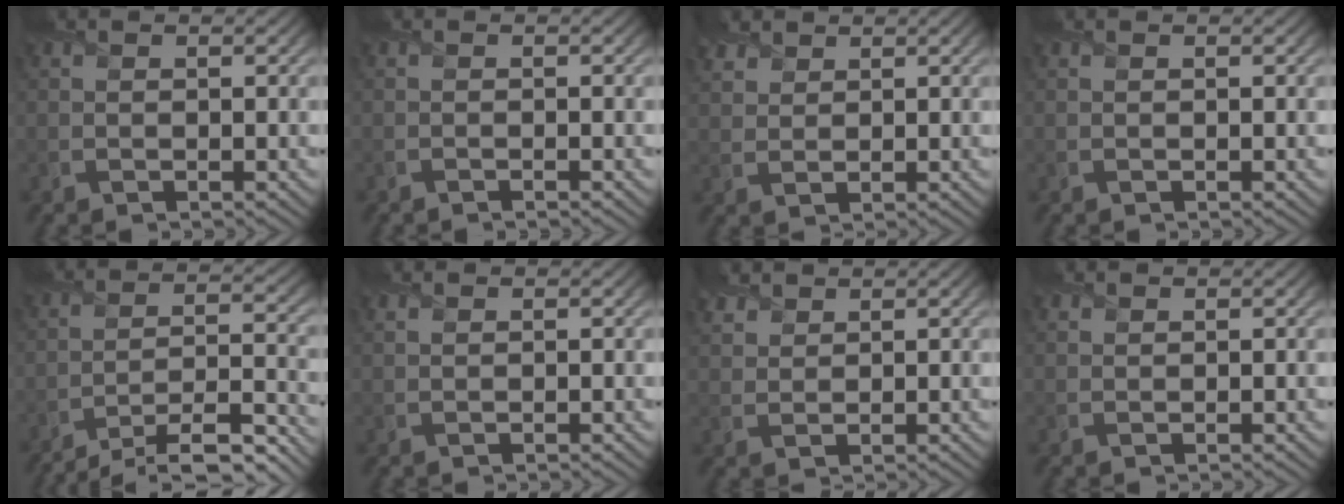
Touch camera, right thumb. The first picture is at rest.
{"total": 0.5, "force": [-0.5, 0.0, 0.2], "torque": [-0.004, -0.001, -0.011]}
{"total": 2.9, "force": [2.2, 1.7, 1.0], "torque": [-0.027, 0.008, 0.047]}
{"total": 0.0}
{"total": 11.7, "force": [-10.1, 1.9, 5.7], "torque": [-0.099, 0.001, -0.155]}
{"total": 0.7, "force": [0.6, 0.2, 0.4], "torque": [-0.012, 0.003, 0.012]}
{"total": 3.0, "force": [2.4, 1.5, 1.0], "torque": [-0.028, 0.008, 0.053]}
{"total": 0.7, "force": [0.7, 0.3, 0.1], "torque": [-0.006, 0.001, 0.017]}